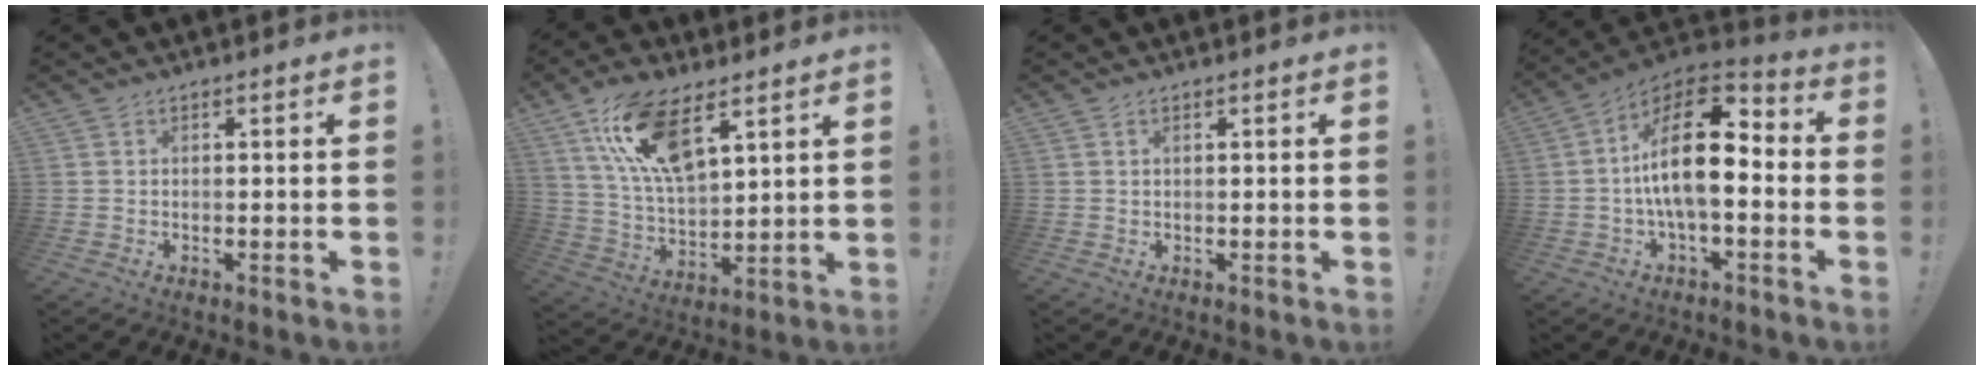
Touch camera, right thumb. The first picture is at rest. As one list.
[{"total": 16.7, "force": [9.5, 7.0, 11.8], "torque": [-0.229, -0.036, 0.171]}, {"total": 0.9, "force": [0.4, 0.2, 0.8], "torque": [-0.019, 0.002, 0.009]}, {"total": 18.1, "force": [0.5, 7.8, 16.3], "torque": [-0.281, 0.006, 0.007]}]